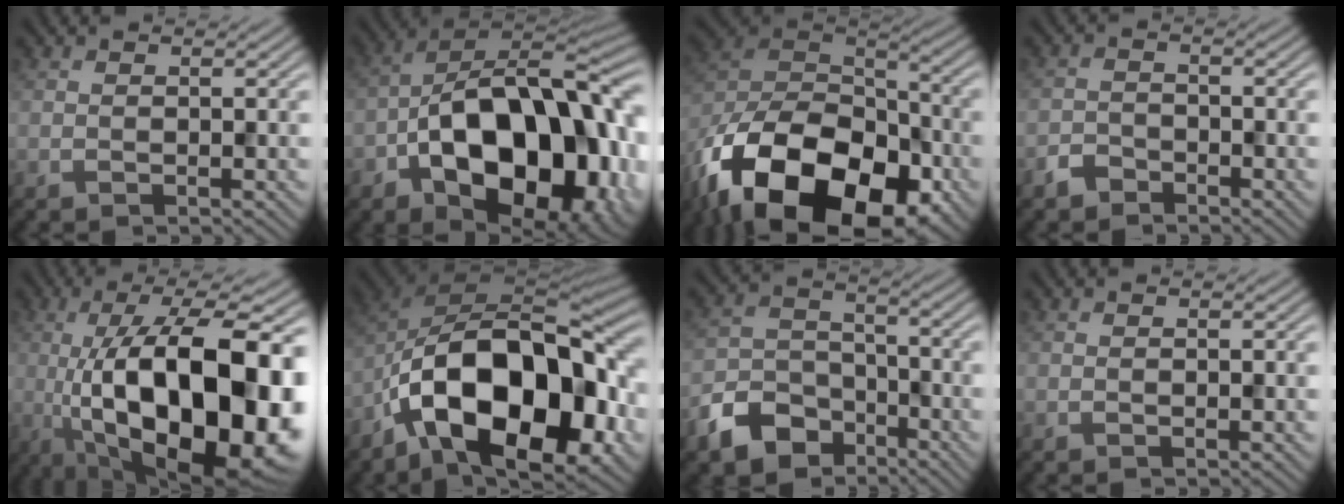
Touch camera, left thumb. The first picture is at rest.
{"total": 19.5, "force": [-6.3, 11.4, 14.5], "torque": [-0.213, -0.014, -0.103]}
{"total": 21.2, "force": [-11.5, 12.1, 13.1], "torque": [-0.278, -0.041, -0.186]}
{"total": 2.2, "force": [-1.9, 1.1, 0.4], "torque": [-0.012, 0.004, -0.043]}
{"total": 20.4, "force": [-3.6, 7.7, 18.5], "torque": [-0.290, 0.005, -0.055]}
{"total": 19.1, "force": [-6.7, 10.1, 14.7], "torque": [-0.252, -0.020, -0.107]}
{"total": 8.8, "force": [-5.6, 5.7, 3.7], "torque": [-0.091, -0.013, -0.120]}
{"total": 0.0}